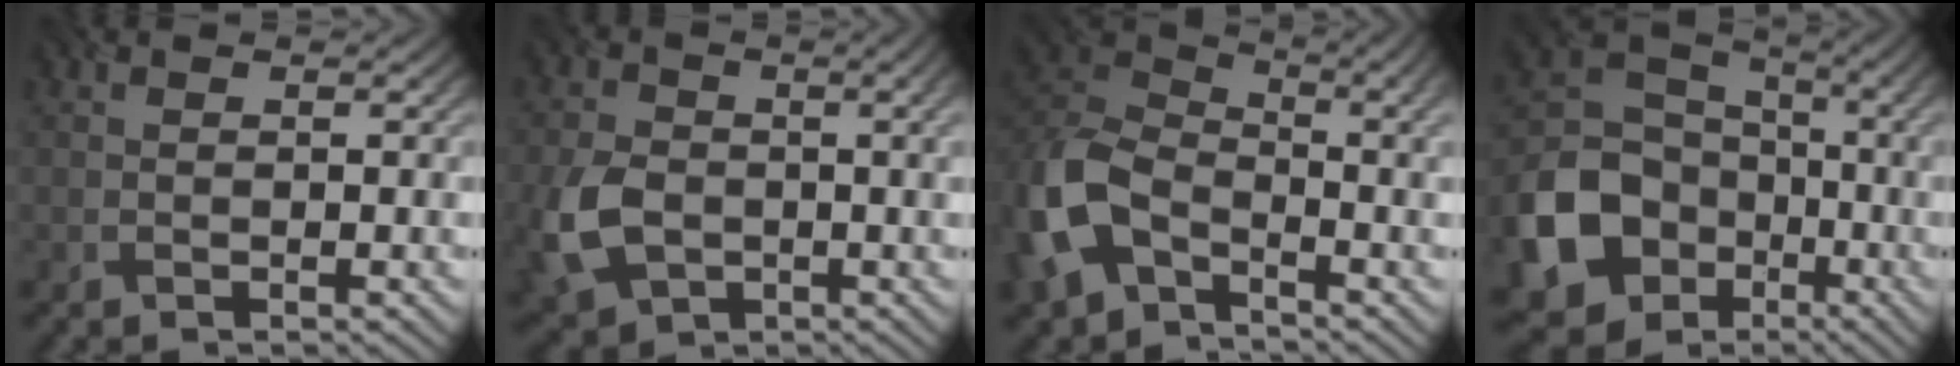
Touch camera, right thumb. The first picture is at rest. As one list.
[{"total": 9.0, "force": [-1.9, 6.0, 6.5], "torque": [-0.158, -0.024, -0.037]}, {"total": 12.1, "force": [-4.4, 7.1, 8.7], "torque": [-0.210, -0.011, -0.097]}, {"total": 14.9, "force": [-5.7, 11.7, 7.3], "torque": [-0.202, -0.038, -0.115]}]